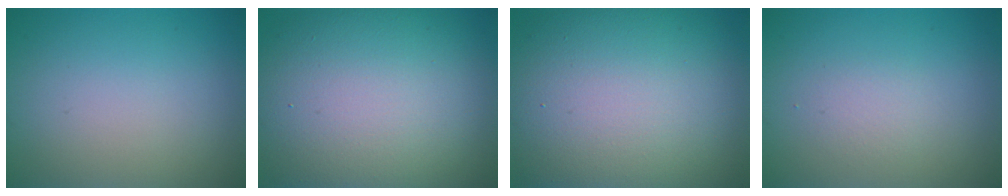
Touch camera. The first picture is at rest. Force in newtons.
{"total": 15.4, "press": 15.4, "slide": 0.7}
{"total": 16.5, "press": 16.5, "slide": 0.9}
{"total": 1.3, "press": 1.3, "slide": 0.1}